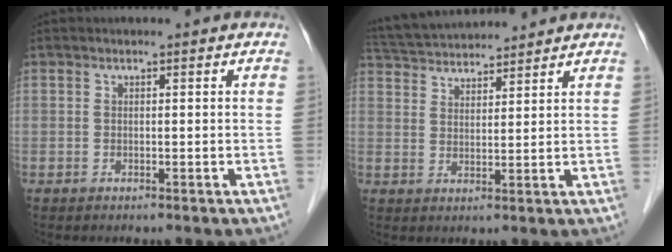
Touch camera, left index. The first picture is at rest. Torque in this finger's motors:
{"motor_torque": [-0.43, -0.80, 0.14, 0.05]}